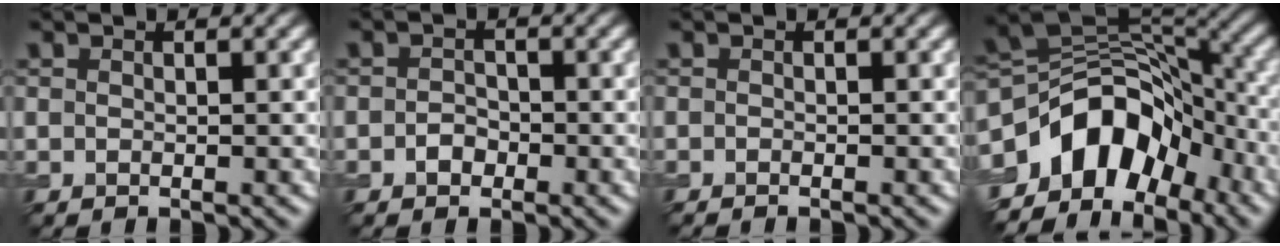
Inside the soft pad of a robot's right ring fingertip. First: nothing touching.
{"total": 1.4, "force": [-0.6, 1.0, 0.6], "torque": [-0.010, 0.001, -0.013]}
{"total": 0.6, "force": [-0.5, 0.1, 0.2], "torque": [-0.002, -0.003, -0.010]}
{"total": 10.9, "force": [-4.9, 7.0, 6.7], "torque": [-0.099, 0.013, -0.092]}